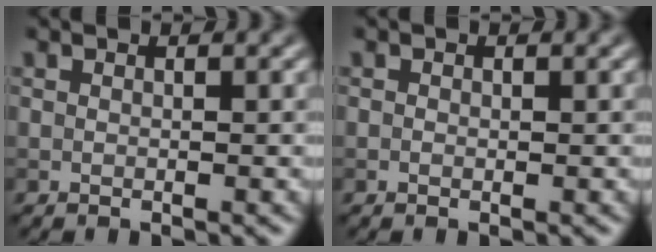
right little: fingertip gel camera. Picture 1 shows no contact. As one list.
[{"total": 0.0}]